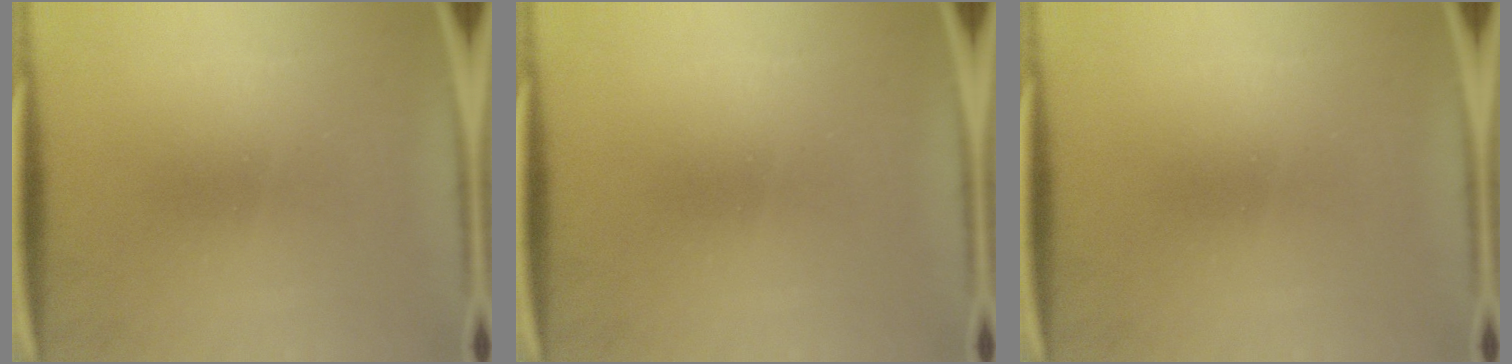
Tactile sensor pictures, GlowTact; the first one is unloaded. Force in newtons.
{"total": 0.0}
{"total": 0.0}